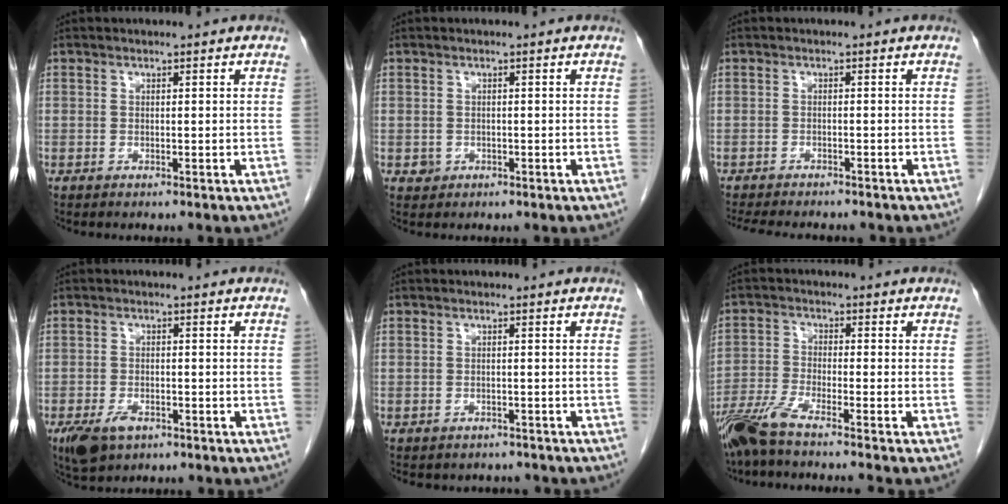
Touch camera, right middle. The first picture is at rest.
{"total": 1.3, "force": [-0.4, 1.2, 0.2], "torque": [-0.001, 0.004, -0.004]}
{"total": 9.7, "force": [-8.6, 2.2, 3.9], "torque": [-0.063, -0.012, -0.118]}
{"total": 5.0, "force": [-3.0, 2.6, 3.1], "torque": [-0.061, -0.005, -0.045]}
{"total": 4.4, "force": [-3.9, 1.9, 0.4], "torque": [-0.007, 0.005, -0.046]}
{"total": 7.5, "force": [-6.3, -1.1, 3.9], "torque": [-0.073, -0.029, -0.119]}